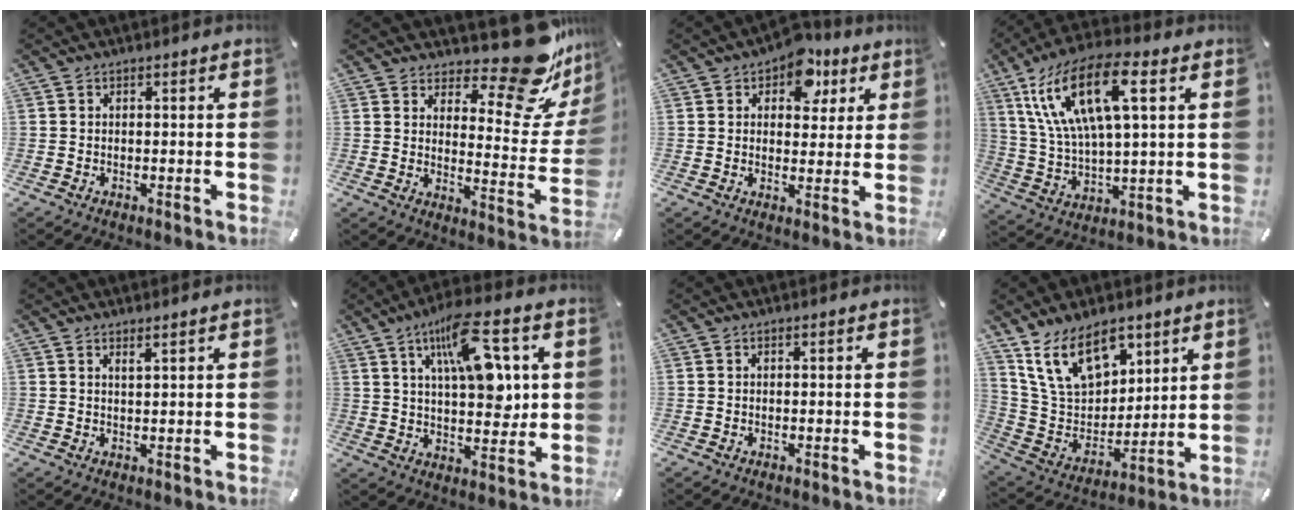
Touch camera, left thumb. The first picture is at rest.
{"total": 16.9, "force": [13.0, 5.8, 9.1], "torque": [-0.113, -0.121, 0.215]}
{"total": 8.8, "force": [4.8, 6.0, 4.2], "torque": [-0.039, -0.024, 0.078]}
{"total": 18.3, "force": [7.9, 7.2, 14.8], "torque": [-0.332, -0.008, 0.129]}
{"total": 1.5, "force": [1.4, -0.1, 0.7], "torque": [-0.013, -0.002, 0.025]}
{"total": 16.2, "force": [6.8, 7.3, 12.7], "torque": [-0.191, -0.019, 0.114]}
{"total": 0.0}
{"total": 16.7, "force": [10.0, 10.4, 8.3], "torque": [-0.173, -0.039, 0.191]}